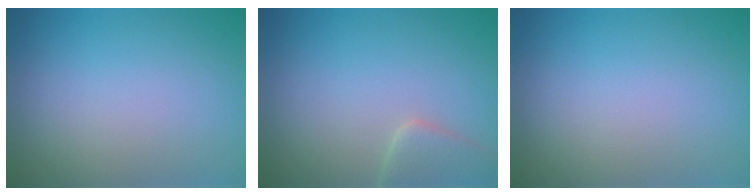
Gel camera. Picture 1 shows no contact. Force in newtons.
{"total": 3.0, "press": 3.0, "slide": 0.2}
{"total": 0.0}